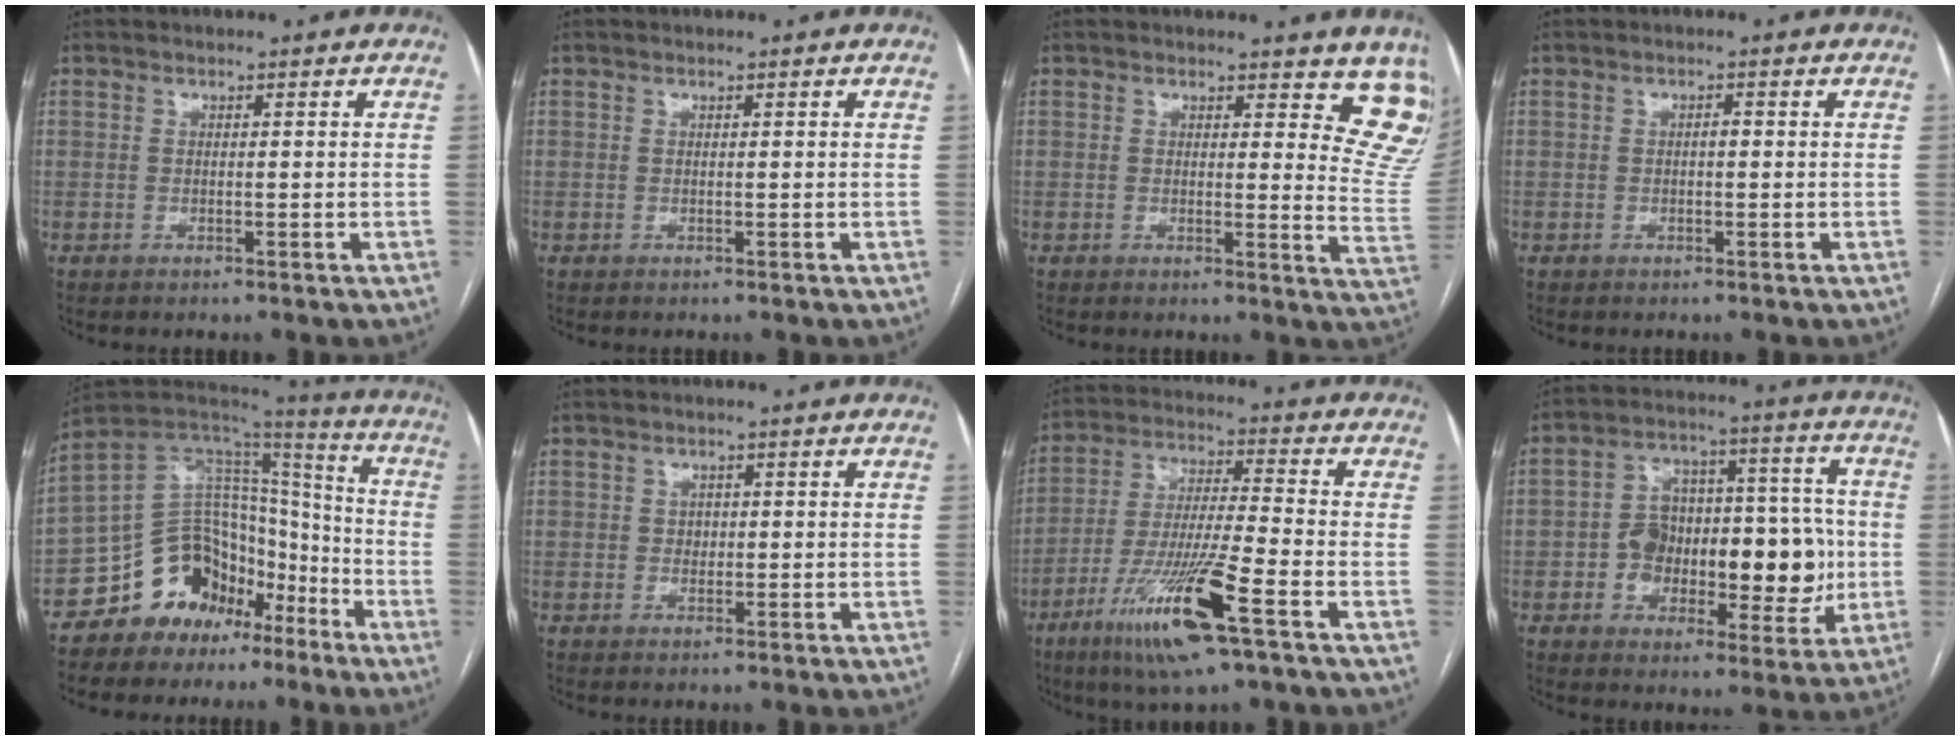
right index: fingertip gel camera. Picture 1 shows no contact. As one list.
[{"total": 0.0}, {"total": 10.1, "force": [8.7, 3.2, 4.1], "torque": [-0.012, -0.045, 0.064]}, {"total": 0.8, "force": [-0.1, 0.3, 0.7], "torque": [-0.011, 0.003, -0.002]}, {"total": 14.9, "force": [-9.4, 10.1, 5.6], "torque": [-0.096, 0.082, -0.159]}, {"total": 1.1, "force": [0.1, 1.0, 0.6], "torque": [-0.007, 0.002, 0.002]}, {"total": 15.0, "force": [-7.6, 0.4, 13.0], "torque": [-0.263, -0.028, -0.137]}, {"total": 15.3, "force": [-2.2, 8.8, 12.3], "torque": [-0.178, 0.045, -0.020]}]